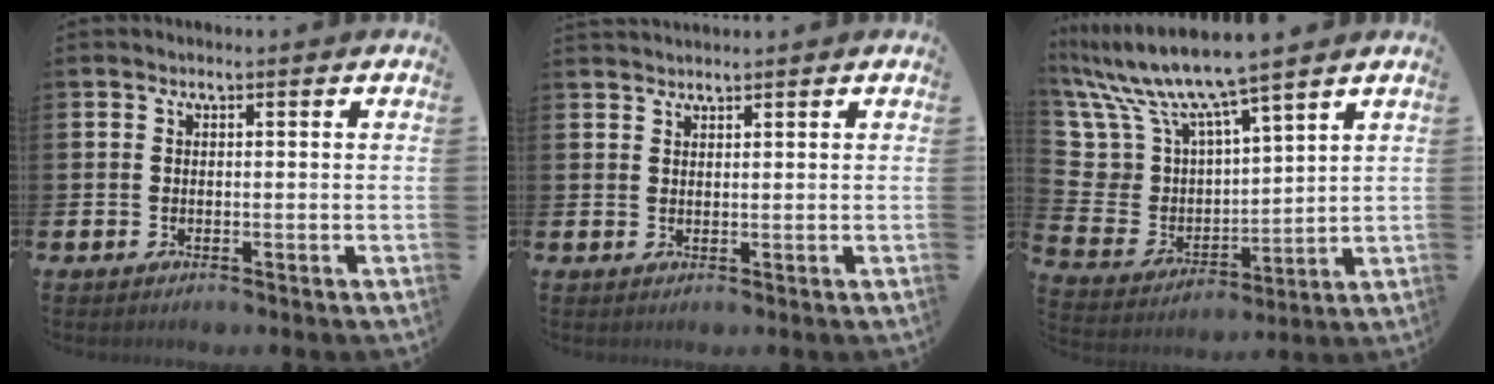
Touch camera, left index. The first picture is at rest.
{"total": 1.5, "force": [1.5, 0.2, 0.0], "torque": [0.006, -0.004, 0.026]}
{"total": 8.8, "force": [8.3, 2.8, 1.4], "torque": [-0.088, -0.062, 0.150]}